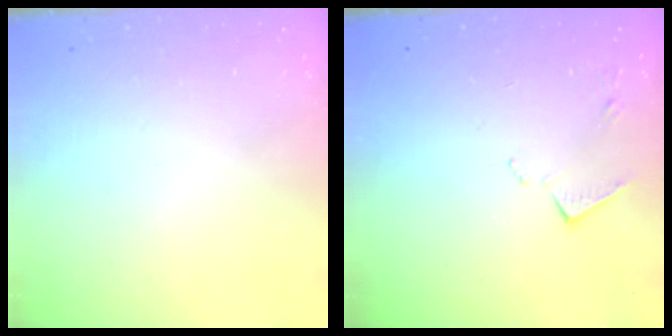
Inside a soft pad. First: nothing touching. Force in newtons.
{"total": 6.8, "press": 6.8, "slide": 0.1}